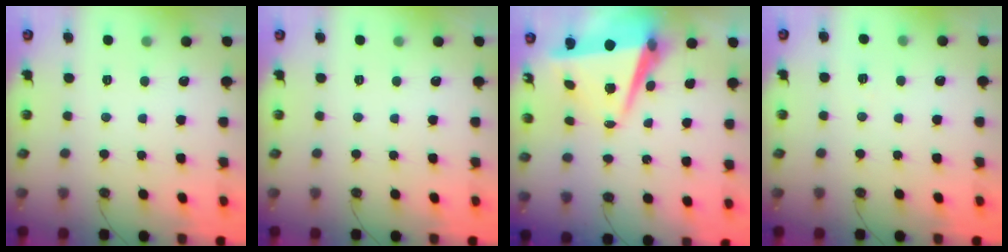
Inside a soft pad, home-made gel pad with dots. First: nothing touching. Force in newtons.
{"total": 0.0}
{"total": 8.7, "press": 8.3, "slide": 2.5}
{"total": 2.3, "press": 1.3, "slide": 1.9}